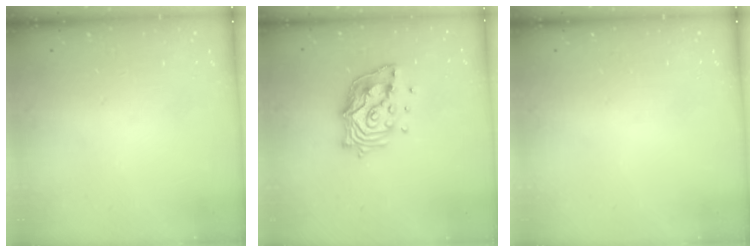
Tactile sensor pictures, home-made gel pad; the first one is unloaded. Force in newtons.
{"total": 13.4, "press": 13.3, "slide": 1.3}
{"total": 0.0}